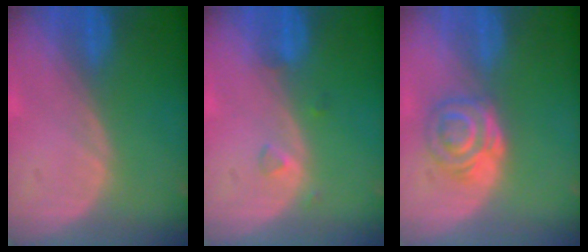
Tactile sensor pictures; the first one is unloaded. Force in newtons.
{"total": 1.5, "press": 1.5, "slide": 0.1}
{"total": 6.2, "press": 5.2, "slide": 3.3}